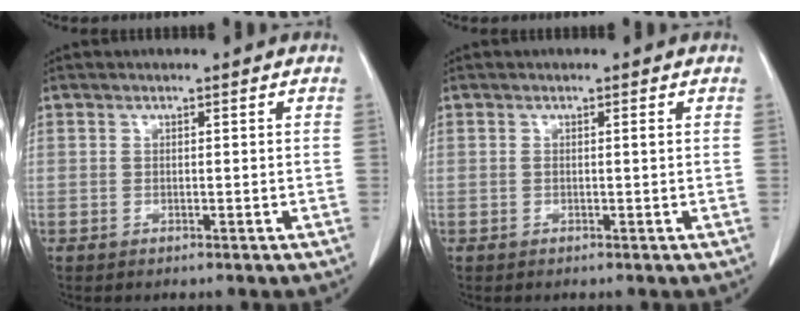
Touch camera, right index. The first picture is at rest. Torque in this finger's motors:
{"motor_torque": [0.05, 0.06, 0.00, 0.01]}